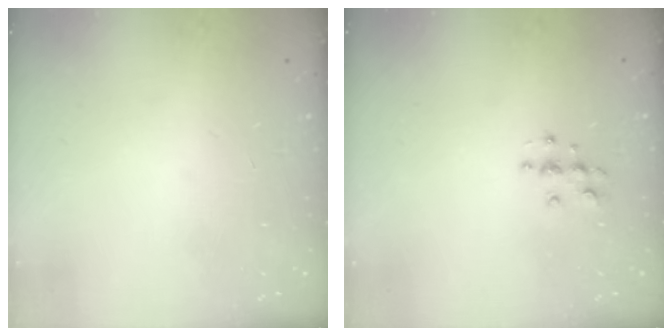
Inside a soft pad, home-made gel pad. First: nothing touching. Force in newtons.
{"total": 5.4, "press": 5.3, "slide": 0.7}